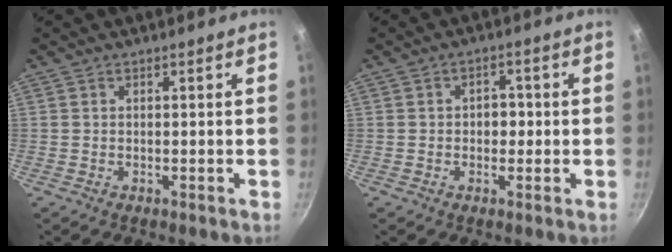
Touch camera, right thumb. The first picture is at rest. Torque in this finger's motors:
{"motor_torque": [-0.30, 0.50, 0.24, 0.49, 0.03]}